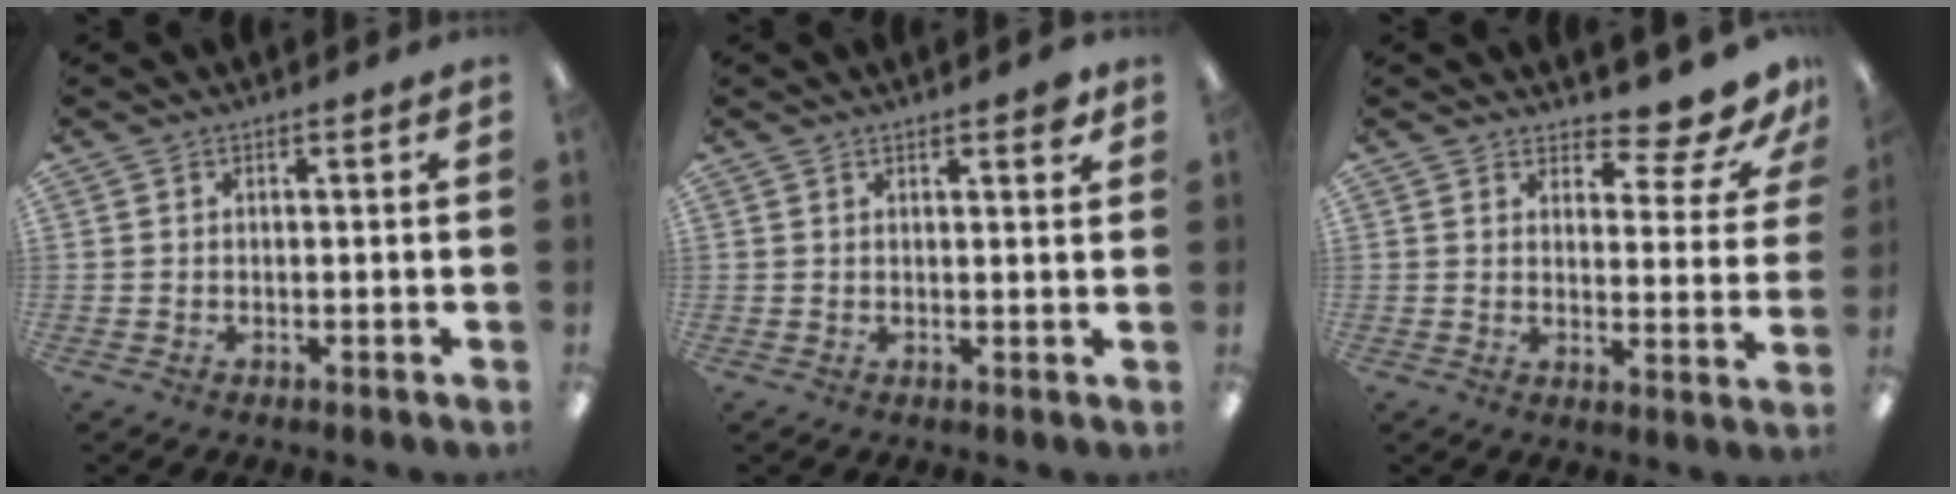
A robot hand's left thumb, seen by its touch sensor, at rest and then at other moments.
{"total": 2.4, "force": [1.9, 0.4, 1.4], "torque": [-0.013, -0.006, 0.029]}
{"total": 8.8, "force": [7.2, 2.6, 4.4], "torque": [-0.043, -0.057, 0.123]}